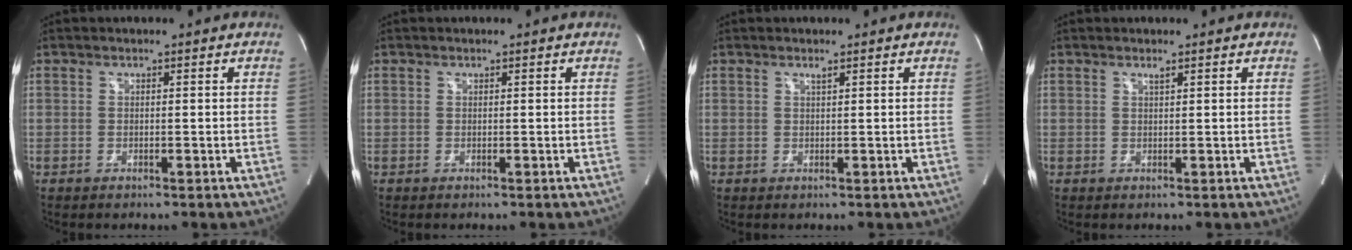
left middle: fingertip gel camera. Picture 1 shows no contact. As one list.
[{"total": 0.0}, {"total": 0.6, "force": [0.4, -0.1, 0.4], "torque": [-0.012, -0.002, 0.011]}, {"total": 0.6, "force": [0.5, -0.1, 0.4], "torque": [-0.012, -0.002, 0.012]}]